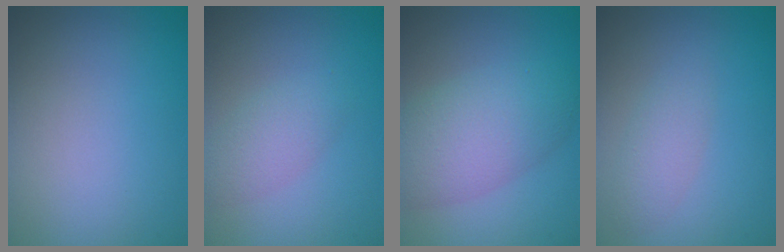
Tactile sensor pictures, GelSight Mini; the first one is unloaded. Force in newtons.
{"total": 2.2, "press": 2.2, "slide": 0.0}
{"total": 6.1, "press": 6.1, "slide": 0.1}
{"total": 1.8, "press": 1.8, "slide": 0.1}